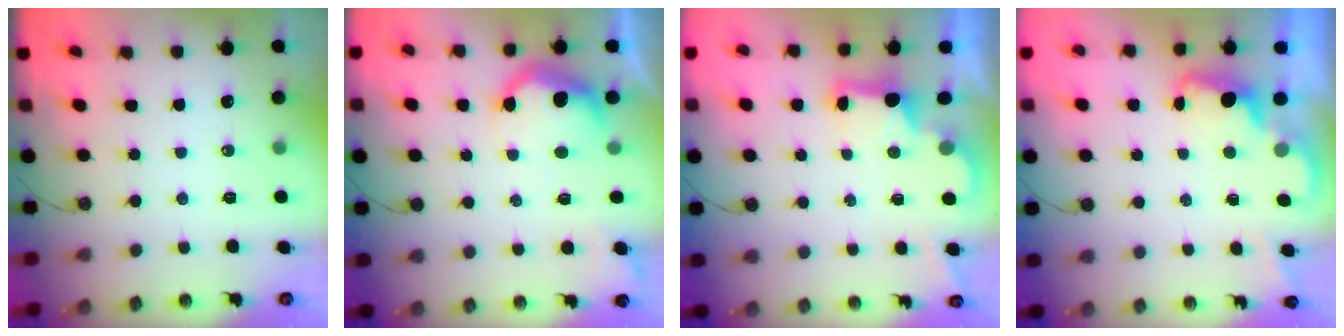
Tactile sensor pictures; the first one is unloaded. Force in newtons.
{"total": 13.3, "press": 13.2, "slide": 1.1}
{"total": 2.4, "press": 2.3, "slide": 0.7}
{"total": 1.9, "press": 1.9, "slide": 0.6}